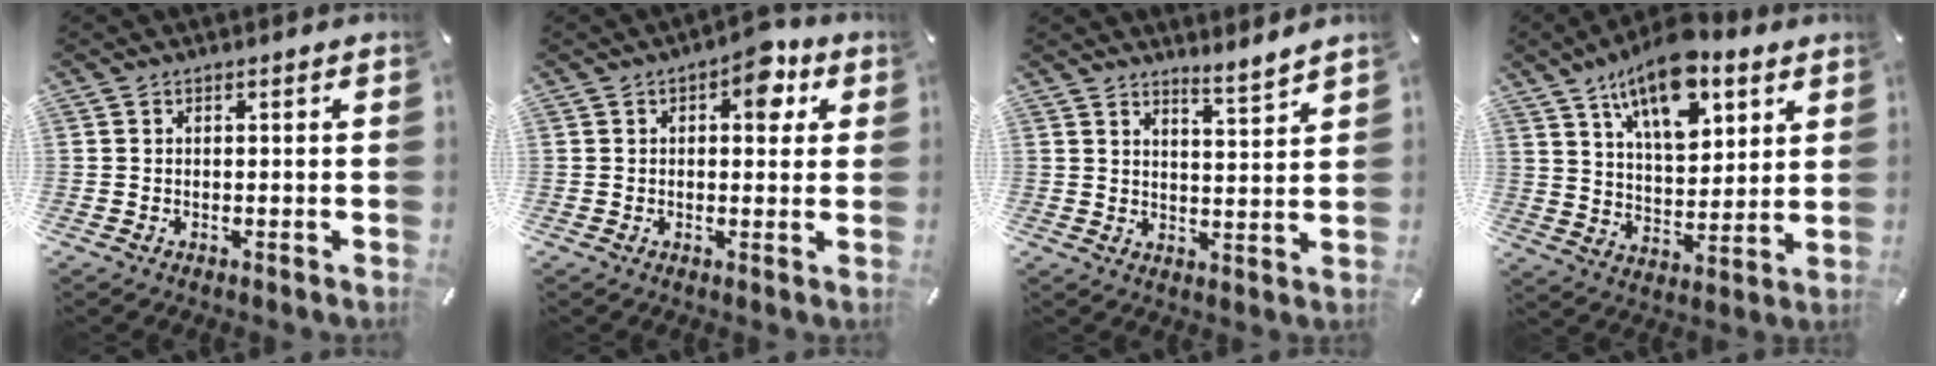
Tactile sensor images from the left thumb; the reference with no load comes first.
{"total": 7.7, "force": [3.0, 4.4, 5.6], "torque": [-0.054, -0.011, 0.041]}
{"total": 4.5, "force": [4.4, -0.3, 0.9], "torque": [-0.014, -0.038, 0.077]}
{"total": 15.2, "force": [9.6, 7.4, 9.0], "torque": [-0.151, -0.041, 0.170]}